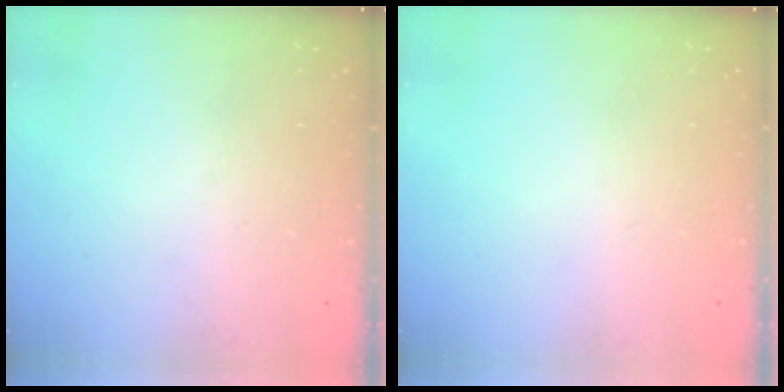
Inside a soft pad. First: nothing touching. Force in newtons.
{"total": 0.0}